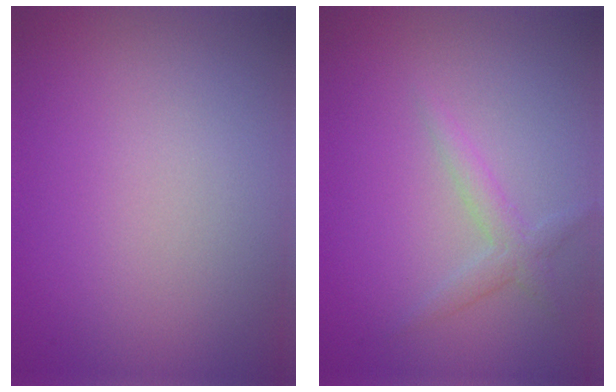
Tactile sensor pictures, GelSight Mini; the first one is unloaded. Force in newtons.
{"total": 1.8, "press": 1.8, "slide": 0.1}